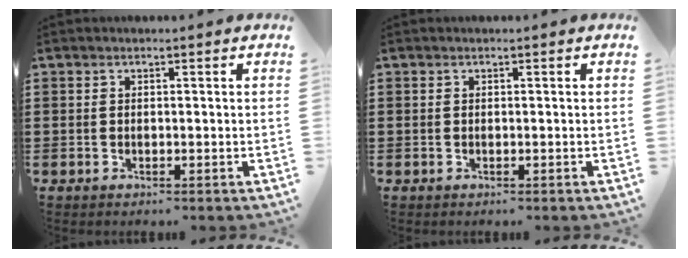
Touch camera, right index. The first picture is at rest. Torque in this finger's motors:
{"motor_torque": [0.00, 0.00, 0.00, 0.00]}